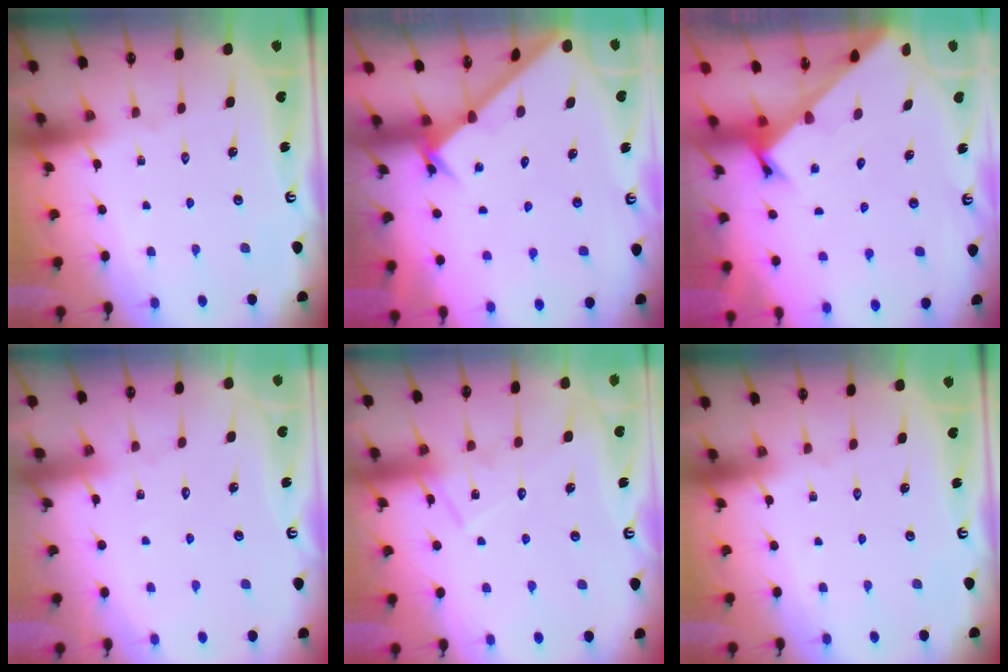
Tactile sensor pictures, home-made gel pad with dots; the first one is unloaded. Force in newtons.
{"total": 2.2, "press": 2.2, "slide": 0.2}
{"total": 2.3, "press": 2.3, "slide": 0.2}
{"total": 2.7, "press": 2.7, "slide": 0.2}
{"total": 11.9, "press": 11.8, "slide": 0.9}
{"total": 0.0}